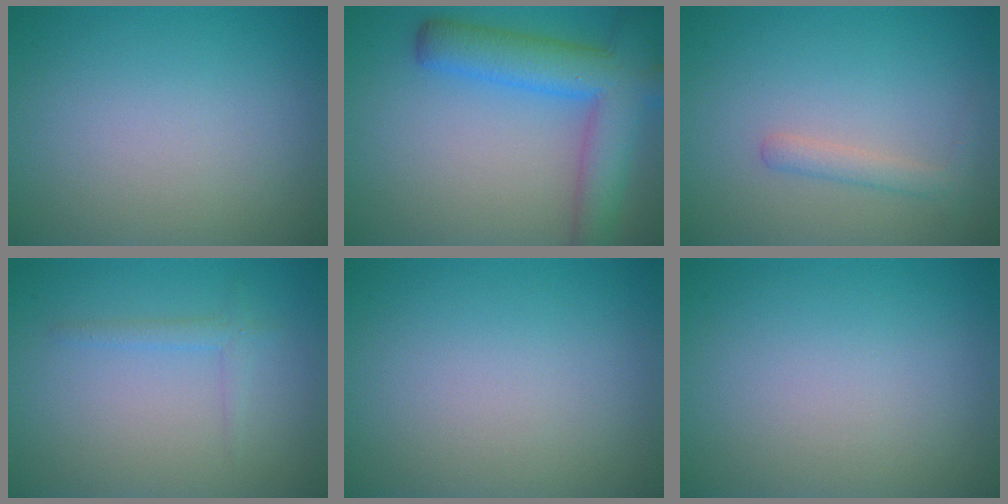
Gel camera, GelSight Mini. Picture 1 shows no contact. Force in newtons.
{"total": 7.6, "press": 7.6, "slide": 0.4}
{"total": 1.6, "press": 1.6, "slide": 0.1}
{"total": 1.3, "press": 1.3, "slide": 0.1}
{"total": 0.0}
{"total": 0.0}